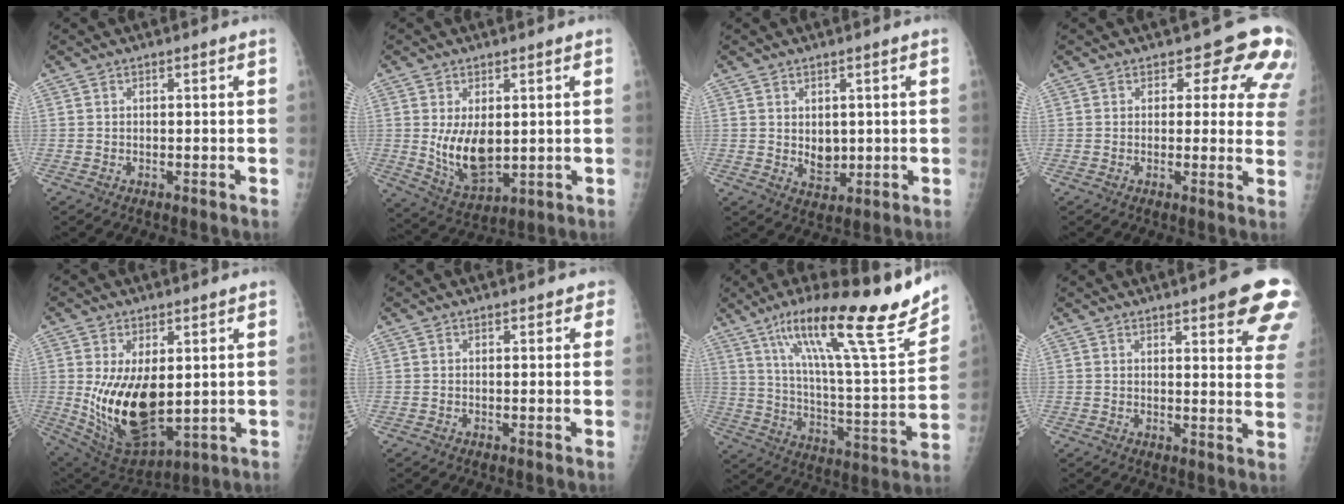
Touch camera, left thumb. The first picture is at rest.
{"total": 9.5, "force": [0.8, 5.5, 7.7], "torque": [-0.118, -0.023, 0.032]}
{"total": 4.3, "force": [0.5, 3.2, 2.9], "torque": [-0.028, -0.012, 0.020]}
{"total": 10.5, "force": [6.5, 5.9, 5.8], "torque": [-0.014, -0.026, 0.049]}
{"total": 16.0, "force": [0.4, 8.6, 13.5], "torque": [-0.227, -0.025, 0.035]}
{"total": 1.5, "force": [0.9, 1.0, 0.7], "torque": [0.014, 0.000, 0.003]}
{"total": 26.6, "force": [17.0, 4.2, 20.0], "torque": [-0.298, -0.051, 0.281]}
{"total": 13.7, "force": [8.2, 3.3, 10.4], "torque": [-0.099, -0.036, 0.088]}